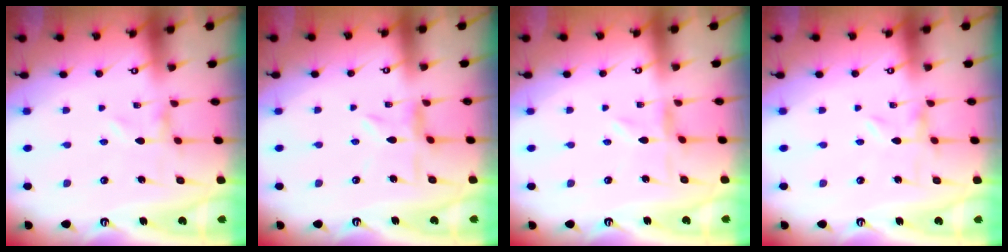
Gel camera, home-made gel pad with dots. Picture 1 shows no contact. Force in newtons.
{"total": 4.3, "press": 4.3, "slide": 0.4}
{"total": 0.0}
{"total": 0.0}